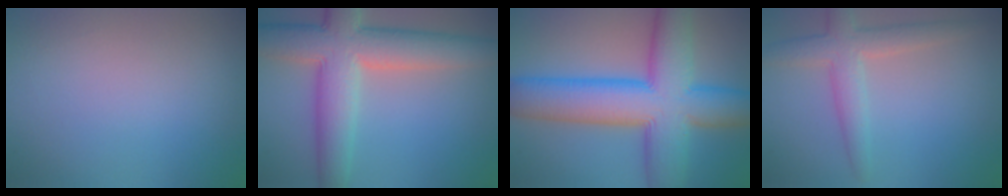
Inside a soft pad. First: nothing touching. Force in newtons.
{"total": 9.0, "press": 9.0, "slide": 0.4}
{"total": 12.3, "press": 12.3, "slide": 0.3}
{"total": 3.8, "press": 3.8, "slide": 0.2}